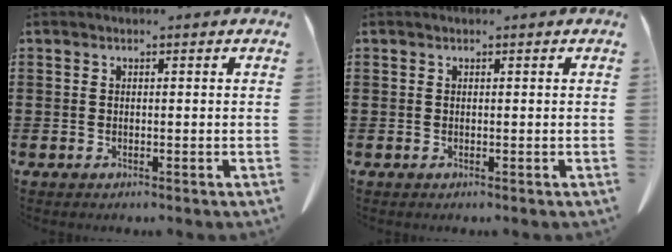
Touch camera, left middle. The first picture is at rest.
{"total": 0.0}